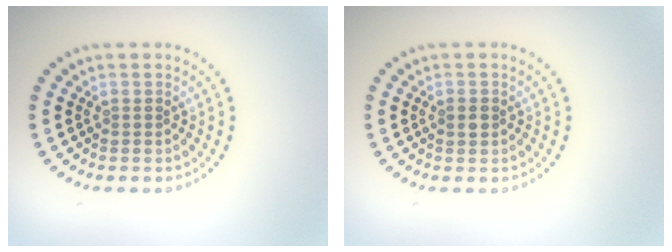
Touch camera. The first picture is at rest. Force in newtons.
{"total": 1.4, "press": 1.4, "slide": 0.1}